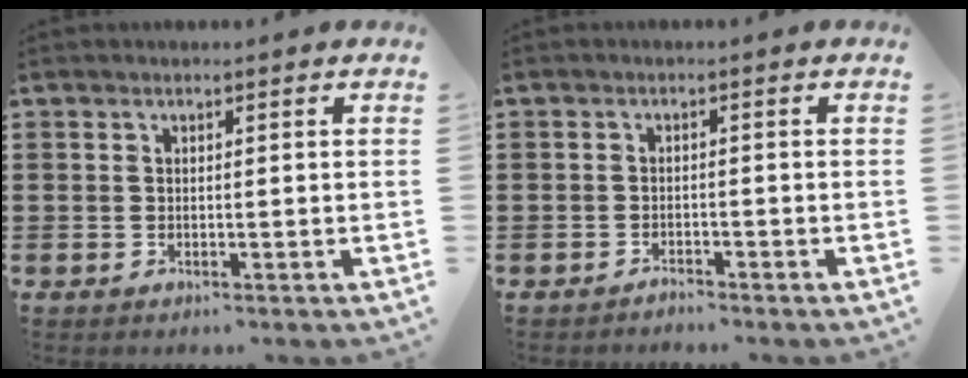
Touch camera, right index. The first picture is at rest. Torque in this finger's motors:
{"motor_torque": [-0.03, 0.64, -1.05, -0.18]}